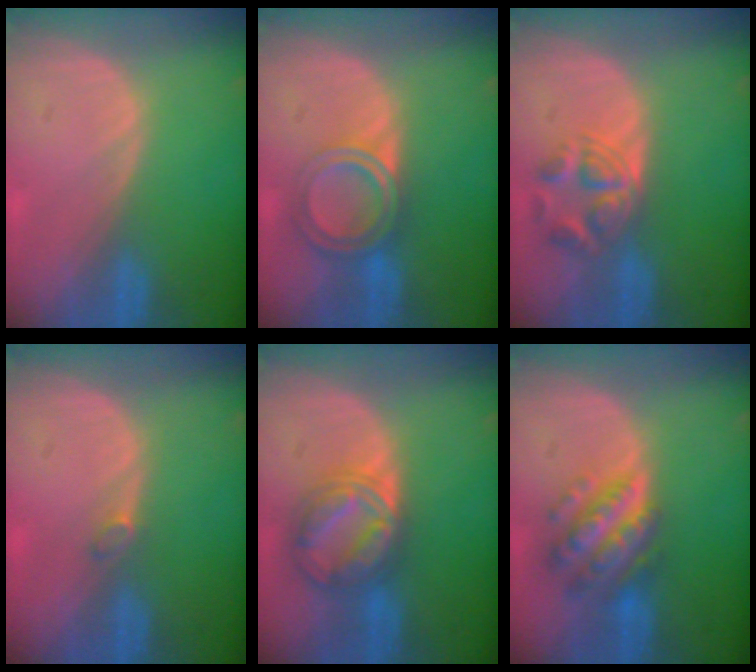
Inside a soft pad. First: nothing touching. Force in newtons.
{"total": 6.4, "press": 5.4, "slide": 3.5}
{"total": 5.7, "press": 5.1, "slide": 2.4}
{"total": 1.2, "press": 1.2, "slide": 0.2}
{"total": 7.7, "press": 7.6, "slide": 0.5}
{"total": 7.7, "press": 7.7, "slide": 0.4}